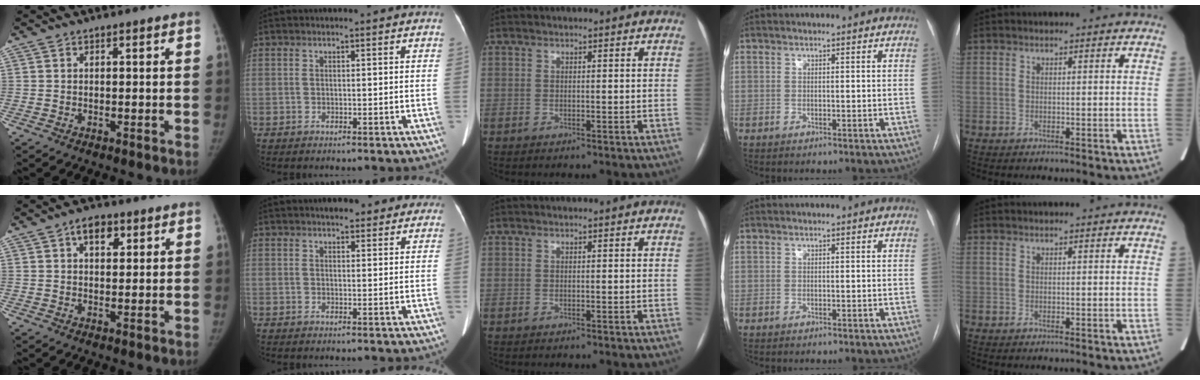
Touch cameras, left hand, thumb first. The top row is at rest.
{"thumb": {"total": 4.7, "force": [2.1, 2.8, 3.1], "torque": [-0.031, -0.002, 0.027]}, "index": {"total": 5.7, "force": [4.5, 2.1, 2.7], "torque": [-0.020, 0.016, 0.050]}}